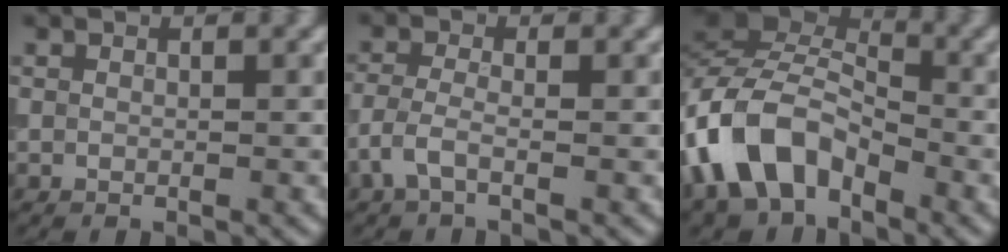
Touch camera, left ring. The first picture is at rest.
{"total": 2.2, "force": [-1.1, 0.8, 1.7], "torque": [-0.042, 0.002, -0.033]}
{"total": 9.0, "force": [-4.7, 5.4, 5.5], "torque": [-0.108, 0.011, -0.109]}